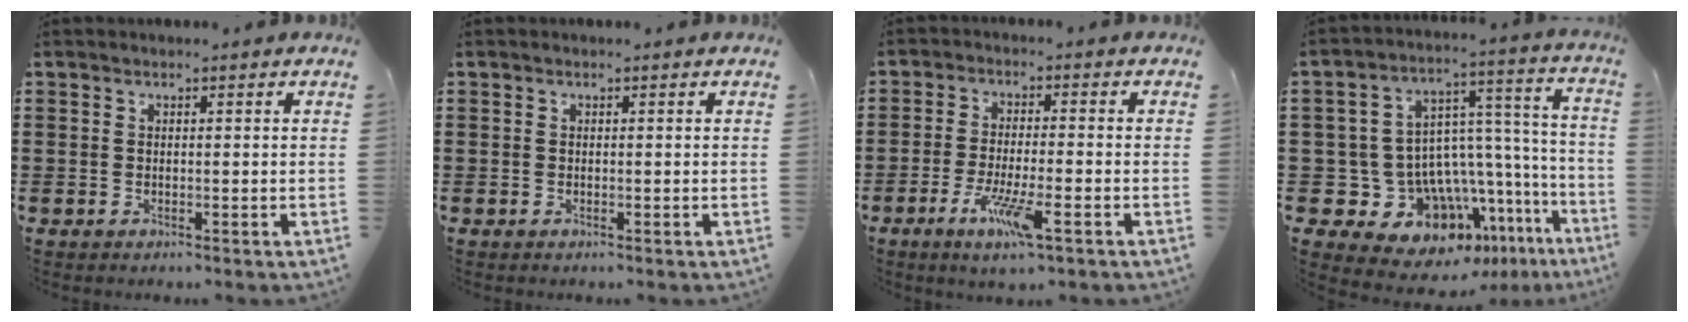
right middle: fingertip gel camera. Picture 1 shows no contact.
{"total": 0.0}
{"total": 6.6, "force": [-3.3, 0.9, 5.7], "torque": [-0.113, -0.014, -0.058]}
{"total": 10.3, "force": [-6.3, 7.7, 2.9], "torque": [-0.078, -0.014, -0.098]}